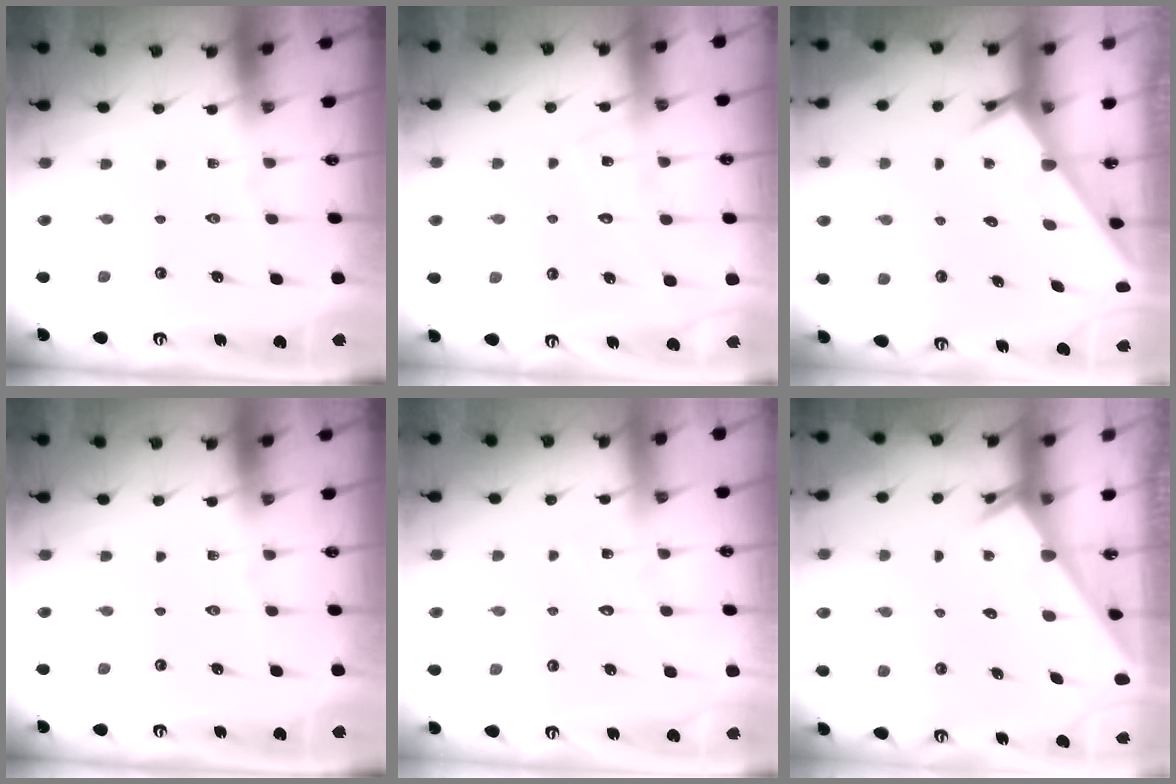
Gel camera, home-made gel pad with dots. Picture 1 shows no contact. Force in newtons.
{"total": 9.2, "press": 9.2, "slide": 0.6}
{"total": 3.3, "press": 3.3, "slide": 0.0}
{"total": 0.0}
{"total": 6.7, "press": 6.7, "slide": 0.5}
{"total": 2.0, "press": 2.0, "slide": 0.1}